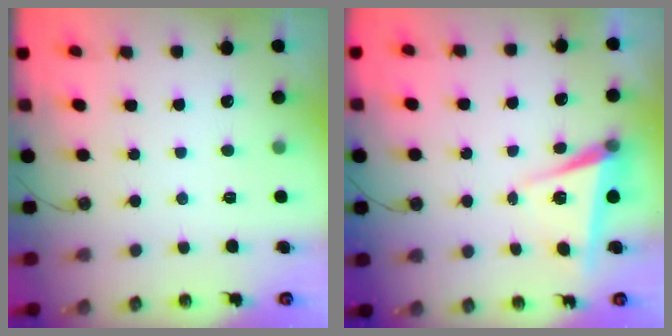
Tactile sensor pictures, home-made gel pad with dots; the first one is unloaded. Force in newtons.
{"total": 6.8, "press": 5.8, "slide": 3.7}